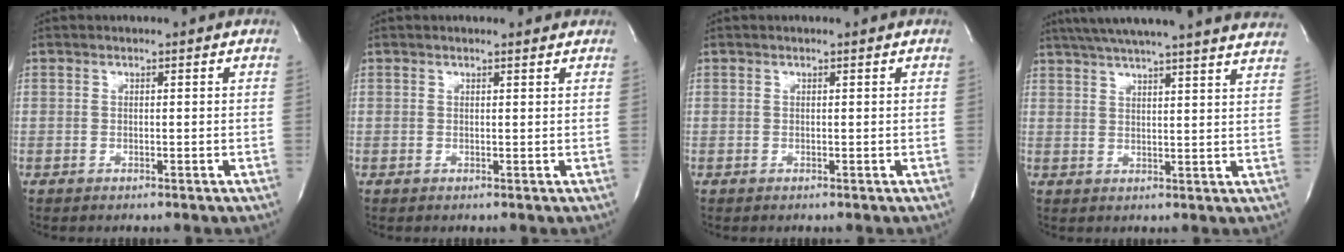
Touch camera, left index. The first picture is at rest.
{"total": 2.1, "force": [2.0, 0.4, 0.6], "torque": [-0.017, 0.006, 0.019]}
{"total": 0.0}
{"total": 26.3, "force": [23.5, 0.6, 11.8], "torque": [-0.198, -0.005, 0.298]}